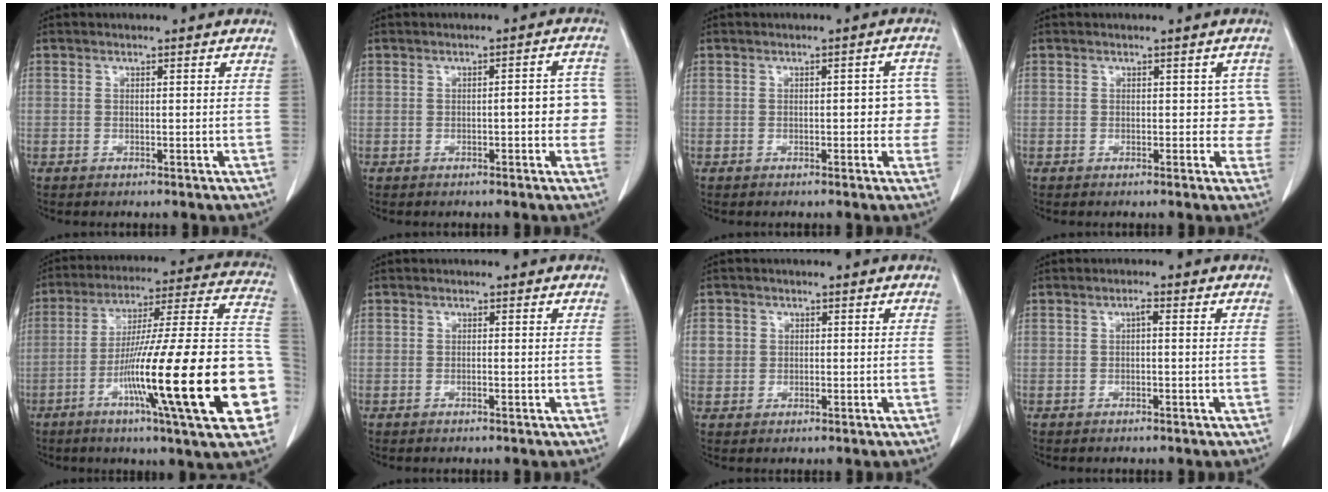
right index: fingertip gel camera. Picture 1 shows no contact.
{"total": 5.5, "force": [-0.5, 1.7, 5.2], "torque": [-0.049, 0.017, -0.011]}
{"total": 4.6, "force": [-0.2, 2.2, 4.1], "torque": [-0.031, 0.021, -0.004]}
{"total": 3.1, "force": [0.1, 2.2, 2.2], "torque": [-0.002, 0.015, -0.002]}
{"total": 28.9, "force": [-8.9, 1.6, 27.5], "torque": [-0.351, -0.010, -0.148]}
{"total": 0.0}
{"total": 3.2, "force": [0.6, 3.0, 0.9], "torque": [-0.010, 0.008, 0.015]}
{"total": 1.0, "force": [0.1, 0.3, 1.0], "torque": [-0.016, 0.003, 0.001]}